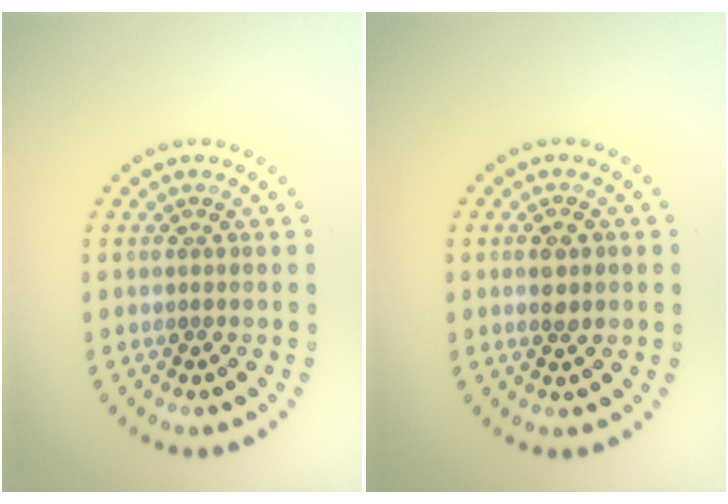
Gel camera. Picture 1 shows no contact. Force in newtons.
{"total": 1.8, "press": 1.7, "slide": 0.3}